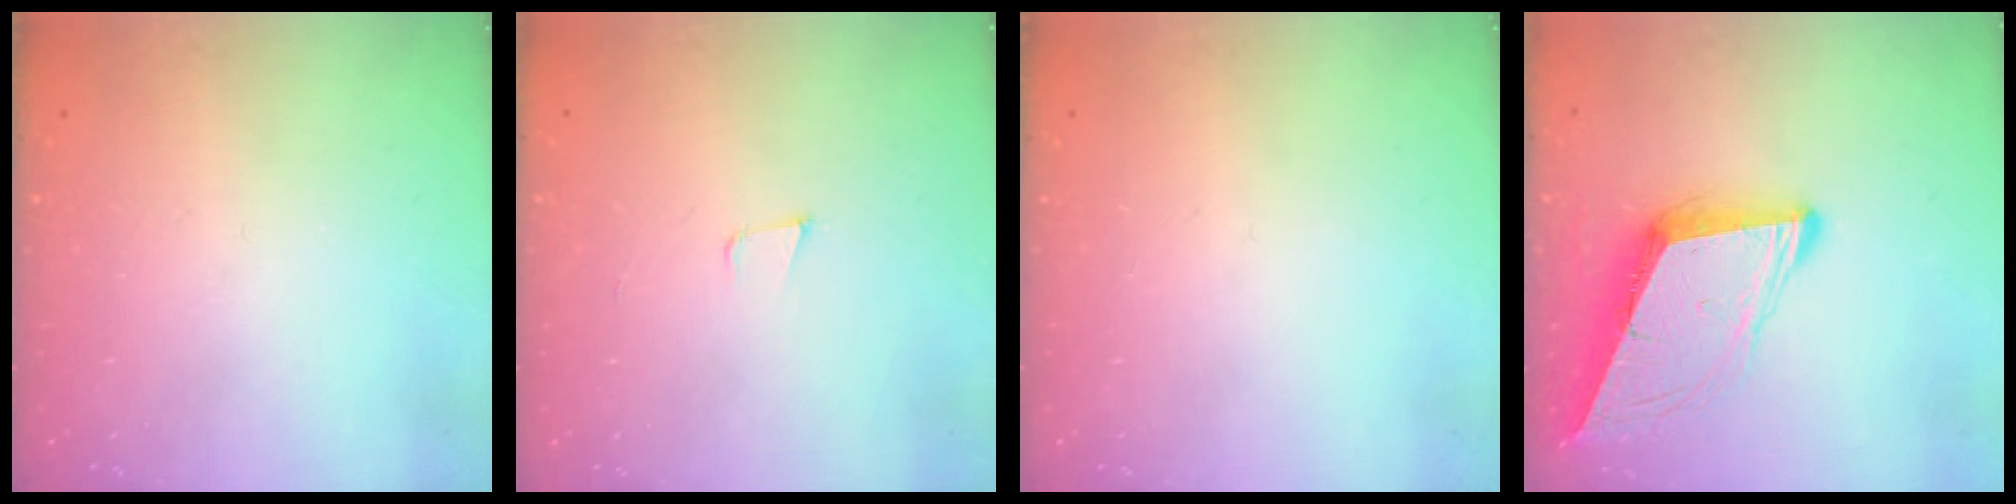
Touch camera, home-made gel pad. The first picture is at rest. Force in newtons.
{"total": 3.4, "press": 2.1, "slide": 2.7}
{"total": 0.0}
{"total": 9.1, "press": 9.1, "slide": 0.4}